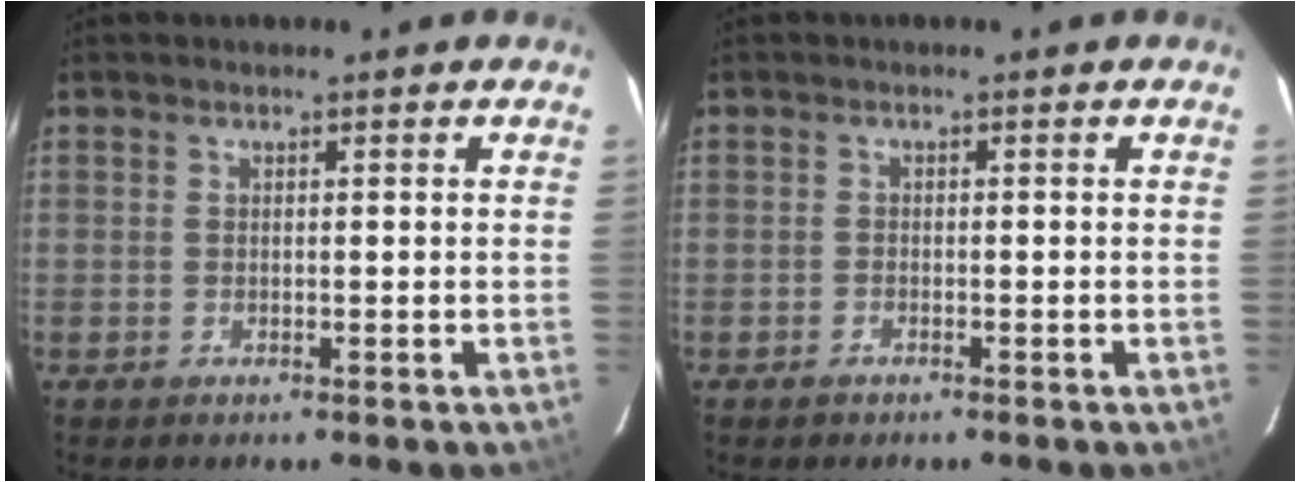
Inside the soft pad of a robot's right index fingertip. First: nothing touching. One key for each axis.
{"total": 1.1, "fx": -0.8, "fy": 0.7, "fz": 0.2, "tx": -0.006, "ty": 0.002, "tz": -0.013}